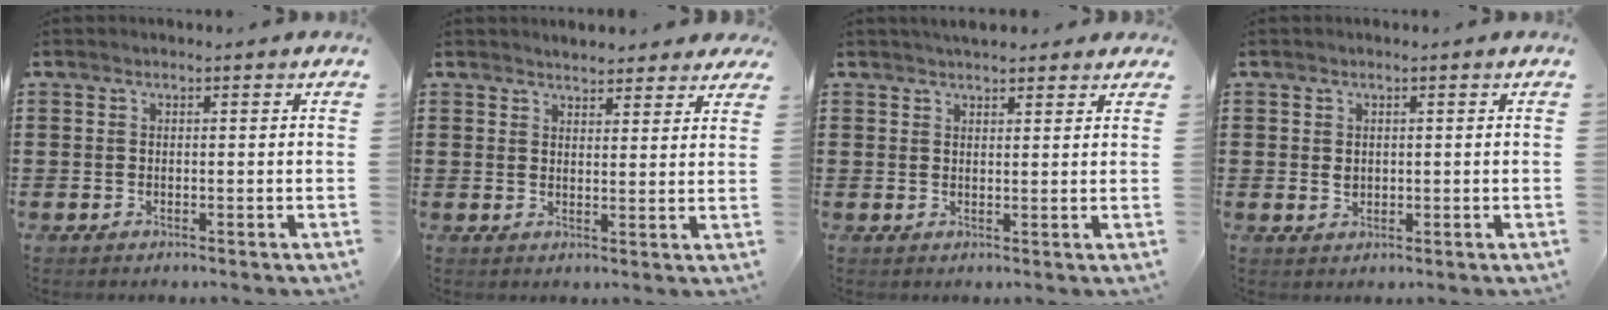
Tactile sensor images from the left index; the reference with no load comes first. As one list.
[{"total": 2.9, "force": [2.9, 0.5, 0.3], "torque": [-0.015, -0.003, 0.054]}, {"total": 2.9, "force": [2.6, 0.8, 0.8], "torque": [-0.021, 0.002, 0.049]}, {"total": 1.3, "force": [0.2, 1.1, 0.7], "torque": [-0.017, 0.007, 0.003]}]